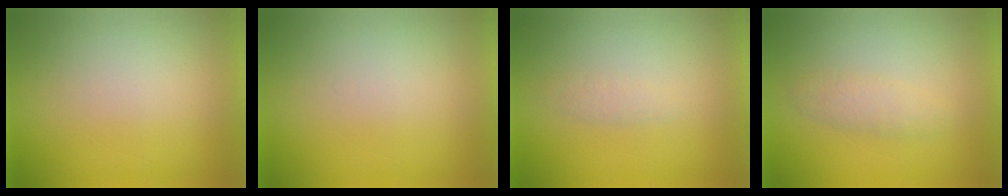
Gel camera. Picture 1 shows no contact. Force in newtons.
{"total": 0.0}
{"total": 1.3}
{"total": 2.3}